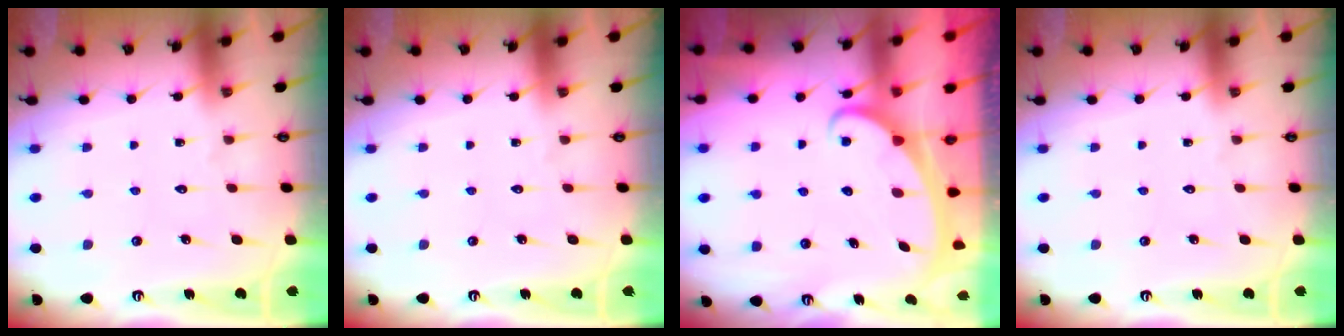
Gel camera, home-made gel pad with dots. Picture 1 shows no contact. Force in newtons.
{"total": 0.0}
{"total": 2.3, "press": 2.3, "slide": 0.3}
{"total": 0.0}